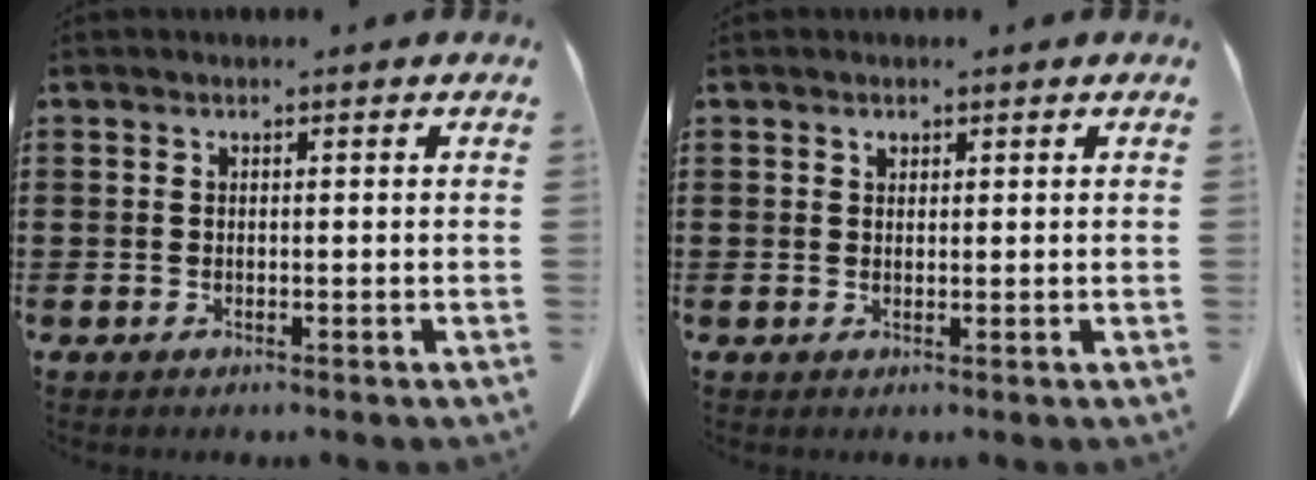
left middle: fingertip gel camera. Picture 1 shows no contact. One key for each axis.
{"total": 0.9, "fx": 0.6, "fy": 0.5, "fz": 0.4, "tx": -0.003, "ty": -0.004, "tz": 0.012}